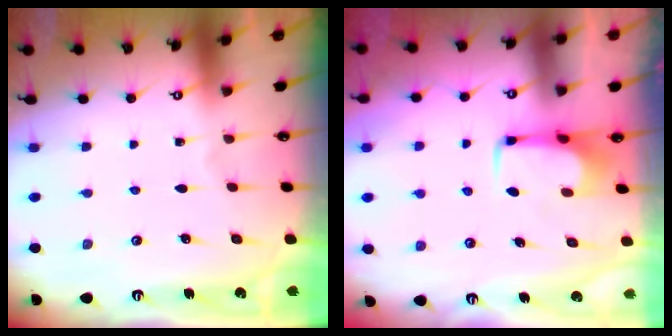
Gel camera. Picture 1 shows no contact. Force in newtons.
{"total": 1.7, "press": 1.6, "slide": 0.5}